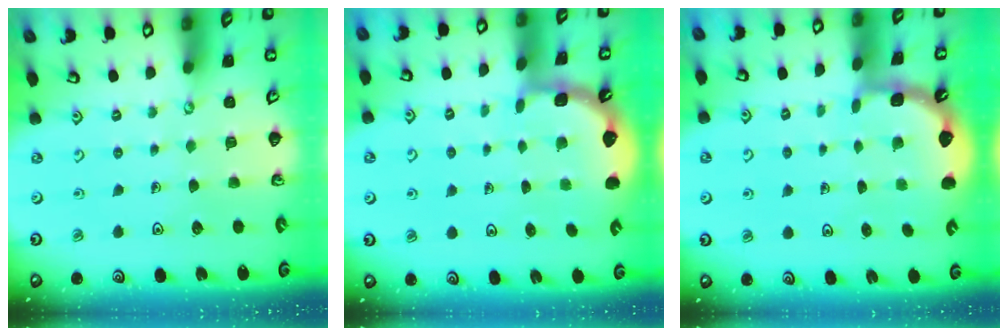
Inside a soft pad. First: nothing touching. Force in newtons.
{"total": 1.9, "press": 1.9, "slide": 0.2}
{"total": 2.1, "press": 2.1, "slide": 0.2}